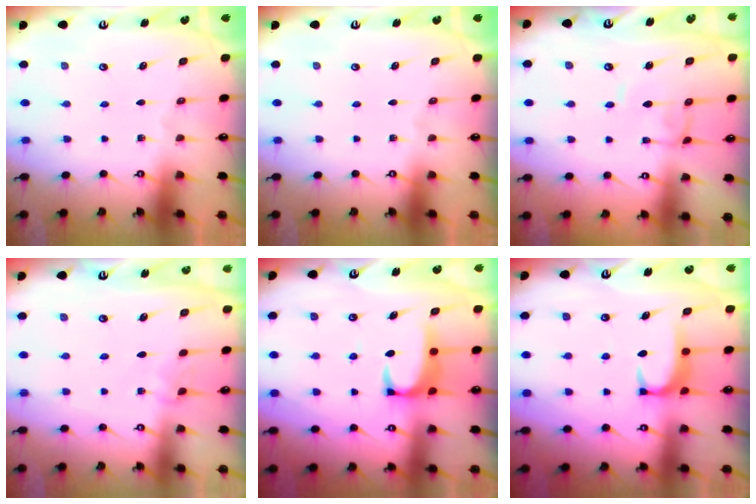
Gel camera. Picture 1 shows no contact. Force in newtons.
{"total": 0.0}
{"total": 2.0, "press": 2.0, "slide": 0.1}
{"total": 3.0, "press": 2.9, "slide": 0.5}
{"total": 2.8, "press": 2.8, "slide": 0.3}
{"total": 1.9, "press": 1.9, "slide": 0.5}